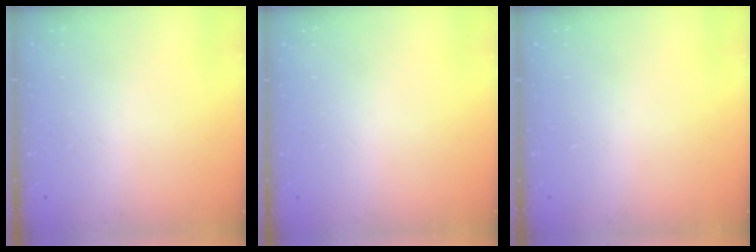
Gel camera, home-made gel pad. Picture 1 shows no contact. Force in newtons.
{"total": 0.0}
{"total": 0.0}